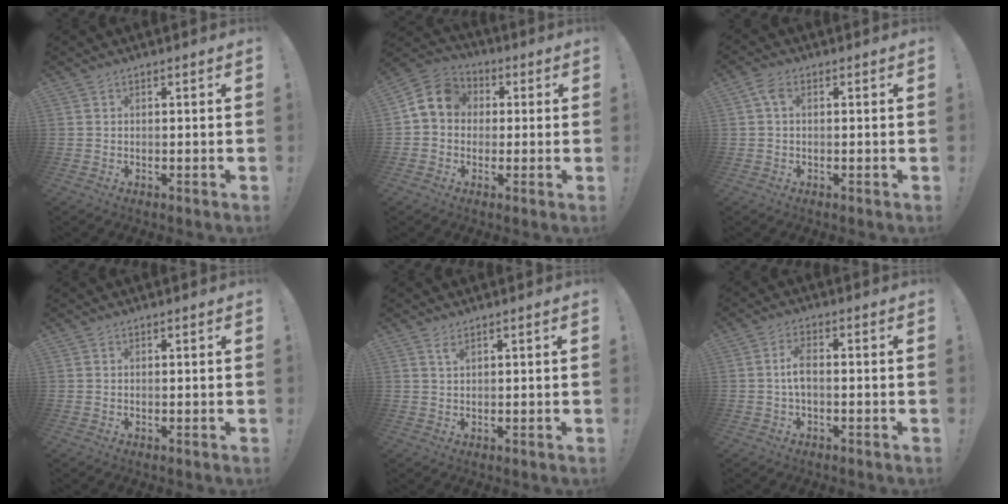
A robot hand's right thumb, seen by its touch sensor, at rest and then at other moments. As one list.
[{"total": 9.3, "force": [1.5, 7.9, 4.7], "torque": [-0.072, 0.017, 0.035]}, {"total": 3.0, "force": [0.5, 1.8, 2.4], "torque": [-0.053, 0.010, 0.010]}, {"total": 0.0}, {"total": 1.8, "force": [1.2, 0.3, 1.3], "torque": [-0.028, 0.001, 0.022]}, {"total": 4.7, "force": [-0.5, 1.9, 4.3], "torque": [-0.092, 0.010, -0.008]}]